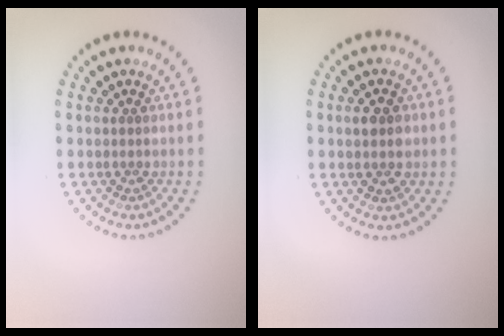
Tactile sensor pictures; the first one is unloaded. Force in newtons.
{"total": 2.2, "press": 2.2, "slide": 0.2}